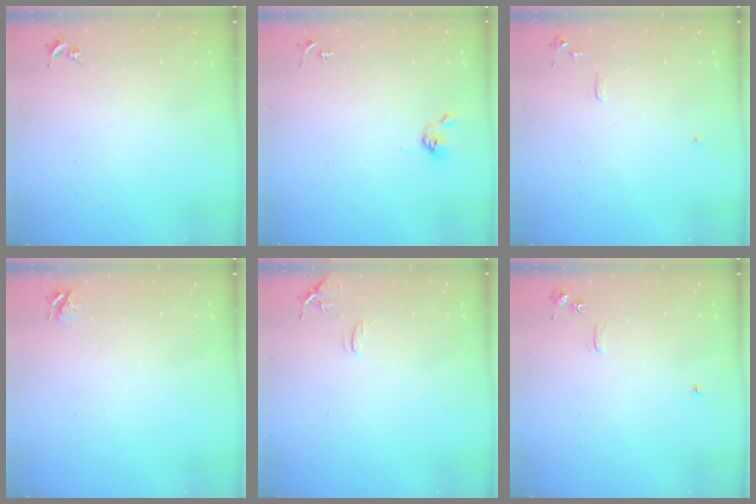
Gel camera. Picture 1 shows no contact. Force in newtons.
{"total": 5.1, "press": 4.9, "slide": 1.4}
{"total": 6.0, "press": 6.0, "slide": 0.7}
{"total": 4.2, "press": 4.1, "slide": 0.5}
{"total": 7.7, "press": 7.7, "slide": 0.7}
{"total": 5.9, "press": 5.9, "slide": 0.7}